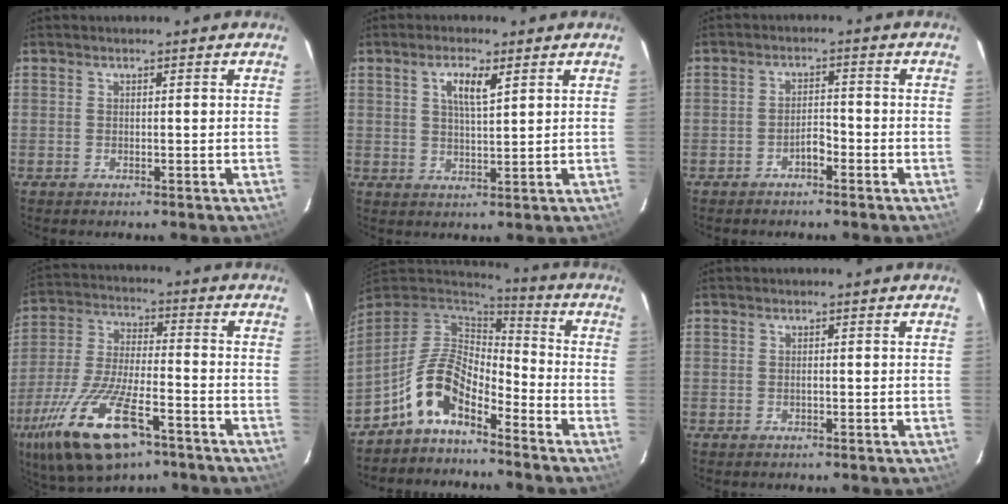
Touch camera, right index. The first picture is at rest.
{"total": 4.6, "force": [2.2, 1.3, 3.9], "torque": [-0.070, 0.004, 0.039]}
{"total": 2.5, "force": [-1.9, 0.8, 1.5], "torque": [-0.028, 0.008, -0.031]}
{"total": 19.8, "force": [-11.2, 7.2, 14.7], "torque": [-0.308, -0.046, -0.205]}
{"total": 10.1, "force": [-6.6, 4.1, 6.5], "torque": [-0.137, 0.019, -0.135]}
{"total": 0.0}